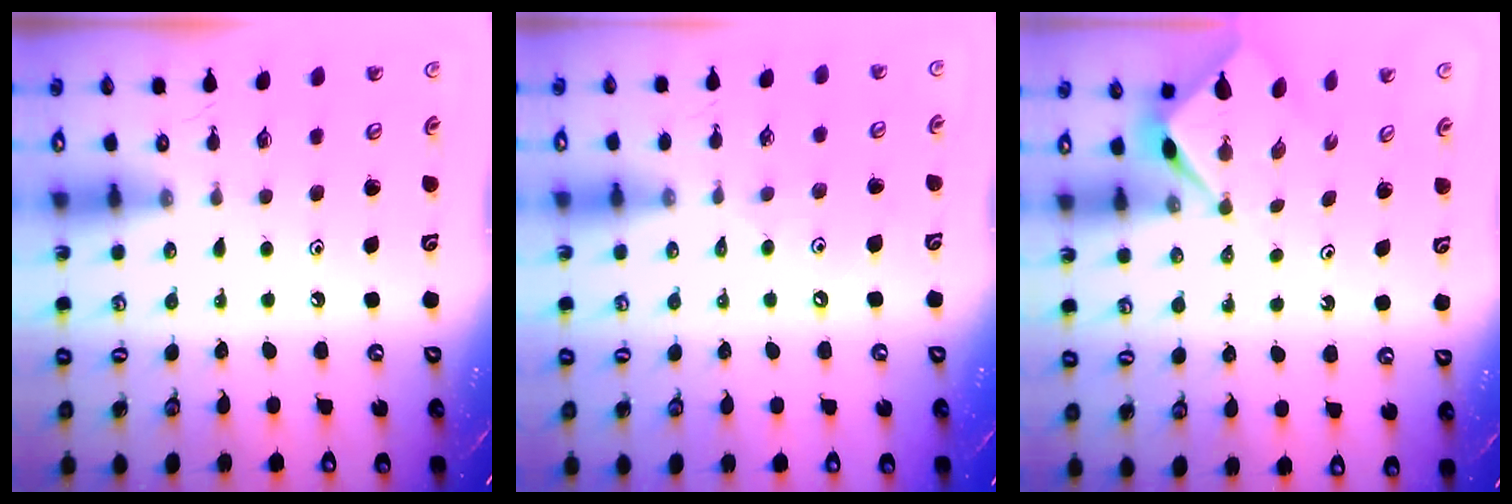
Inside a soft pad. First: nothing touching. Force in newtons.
{"total": 2.8, "press": 2.8, "slide": 0.4}
{"total": 3.0, "press": 3.0, "slide": 0.3}